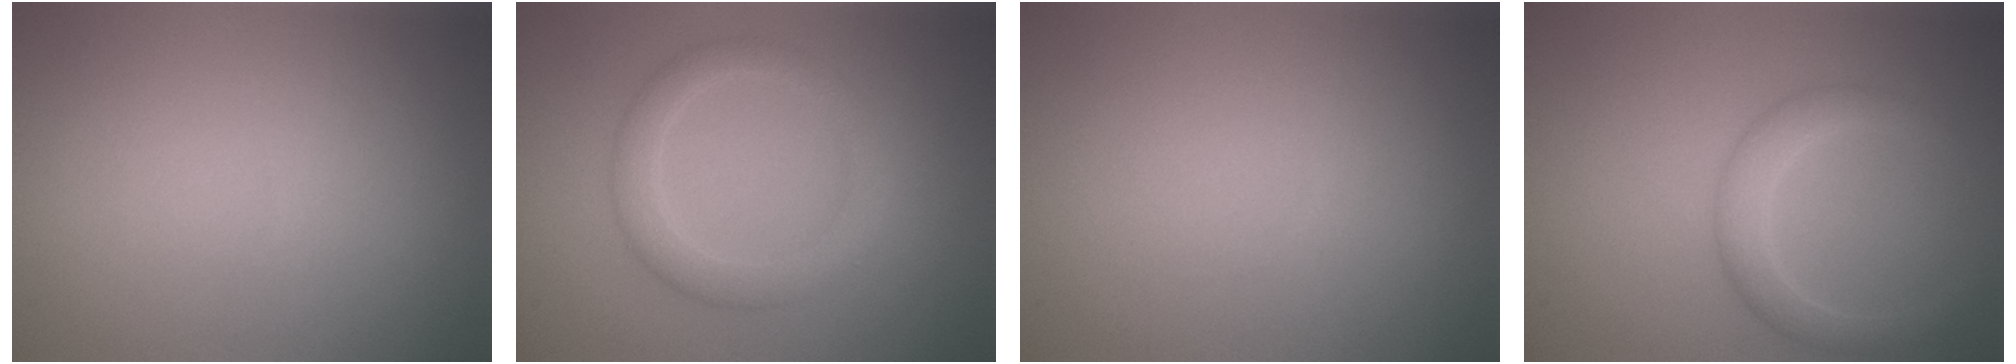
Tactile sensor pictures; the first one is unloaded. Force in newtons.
{"total": 3.0, "press": 3.0, "slide": 0.3}
{"total": 0.0}
{"total": 2.7, "press": 2.7, "slide": 0.1}